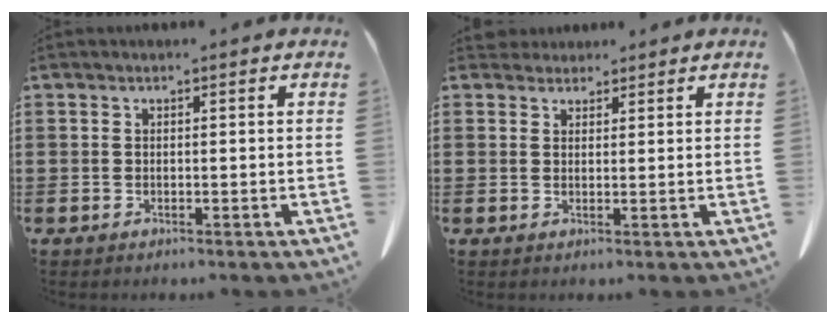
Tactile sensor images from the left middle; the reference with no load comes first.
{"total": 2.1, "force": [1.9, 0.9, 0.0], "torque": [0.002, 0.000, 0.037]}